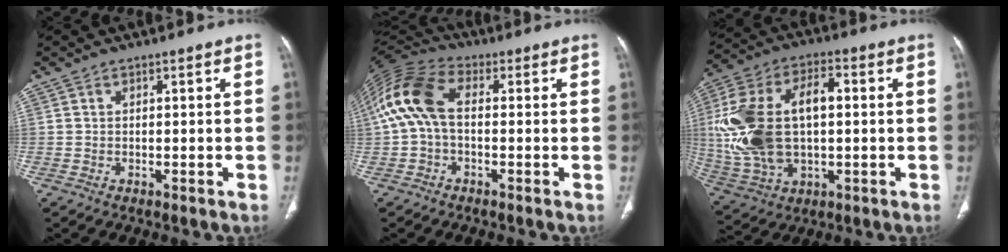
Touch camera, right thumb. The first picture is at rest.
{"total": 12.4, "force": [0.6, 7.4, 10.0], "torque": [-0.212, 0.034, 0.000]}
{"total": 21.4, "force": [1.0, 12.0, 17.7], "torque": [-0.373, 0.018, 0.027]}